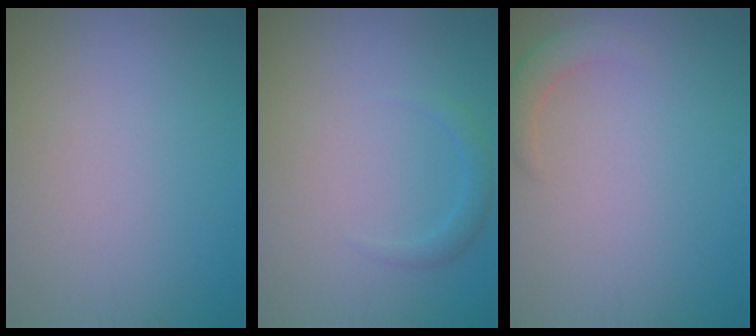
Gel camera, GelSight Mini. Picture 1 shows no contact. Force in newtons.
{"total": 1.3, "press": 1.3, "slide": 0.1}
{"total": 1.8, "press": 1.8, "slide": 0.1}